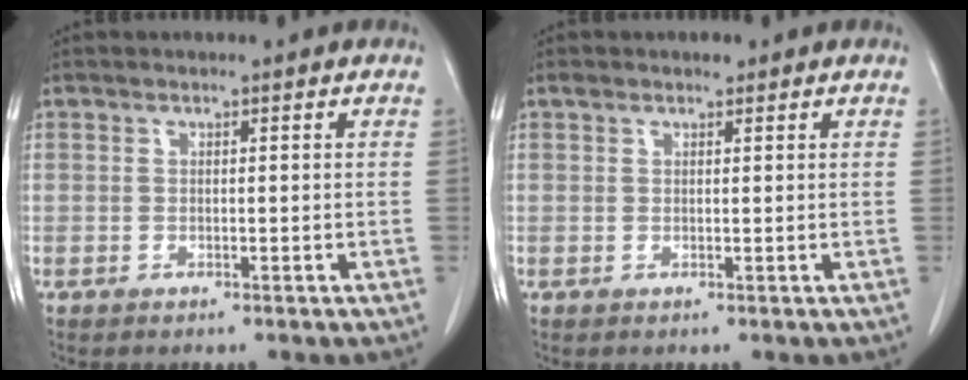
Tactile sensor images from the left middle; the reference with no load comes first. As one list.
[{"total": 1.4, "force": [1.1, 0.6, 0.6], "torque": [-0.014, 0.011, 0.017]}]